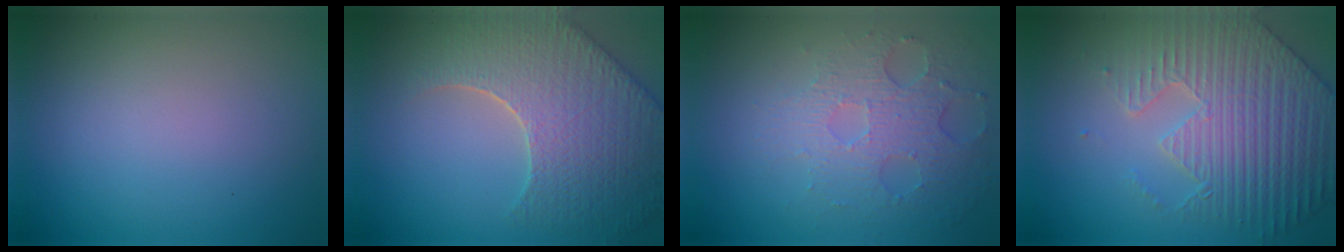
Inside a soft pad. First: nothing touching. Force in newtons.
{"total": 9.1, "press": 6.4, "slide": 6.4}
{"total": 3.8, "press": 3.3, "slide": 1.9}
{"total": 6.7, "press": 5.7, "slide": 3.6}